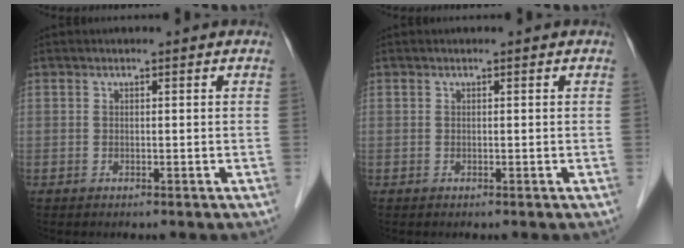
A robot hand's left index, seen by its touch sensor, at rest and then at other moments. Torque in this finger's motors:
{"motor_torque": [-0.05, 0.06, 0.00, 0.00]}